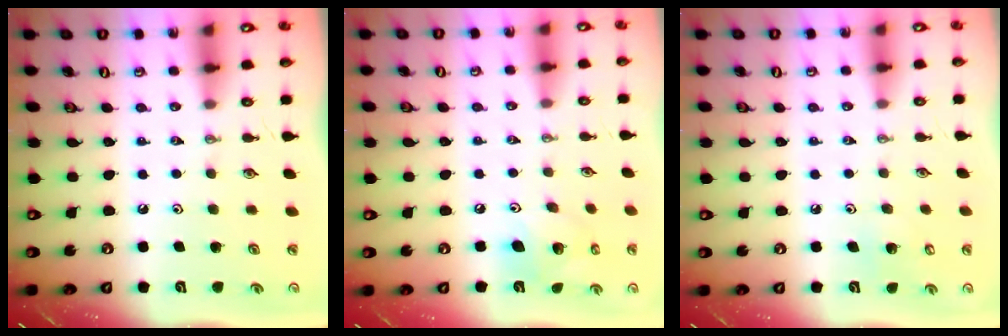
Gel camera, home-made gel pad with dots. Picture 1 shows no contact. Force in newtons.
{"total": 12.4, "press": 12.2, "slide": 2.1}
{"total": 4.5, "press": 4.5, "slide": 0.3}